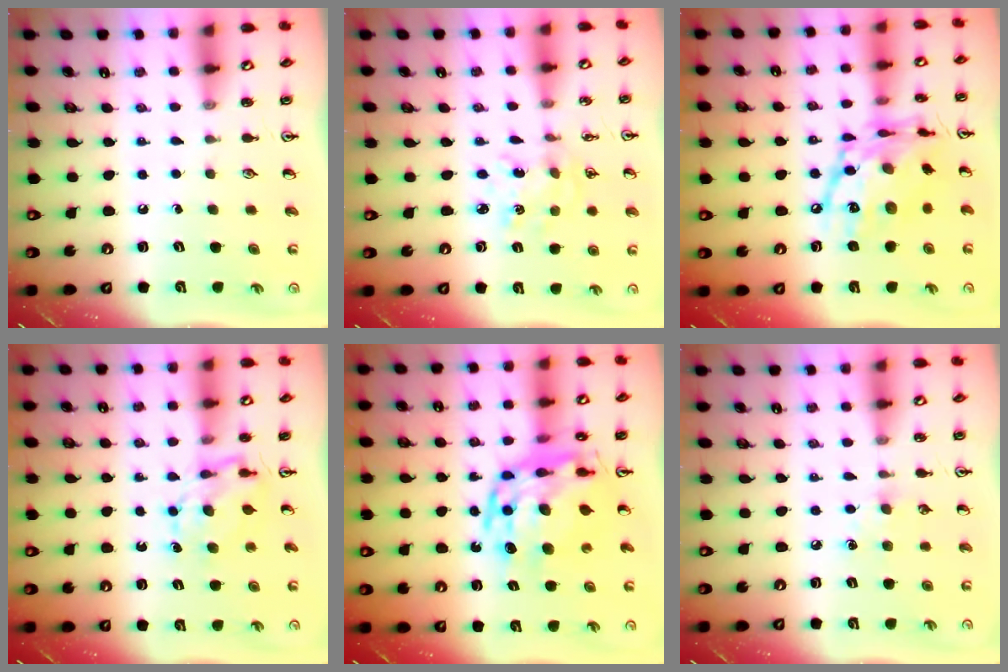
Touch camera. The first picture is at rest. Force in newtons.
{"total": 2.8, "press": 2.8, "slide": 0.2}
{"total": 18.8, "press": 18.7, "slide": 1.4}
{"total": 6.4, "press": 6.4, "slide": 0.6}
{"total": 18.3, "press": 18.2, "slide": 1.6}
{"total": 6.5, "press": 6.4, "slide": 1.0}